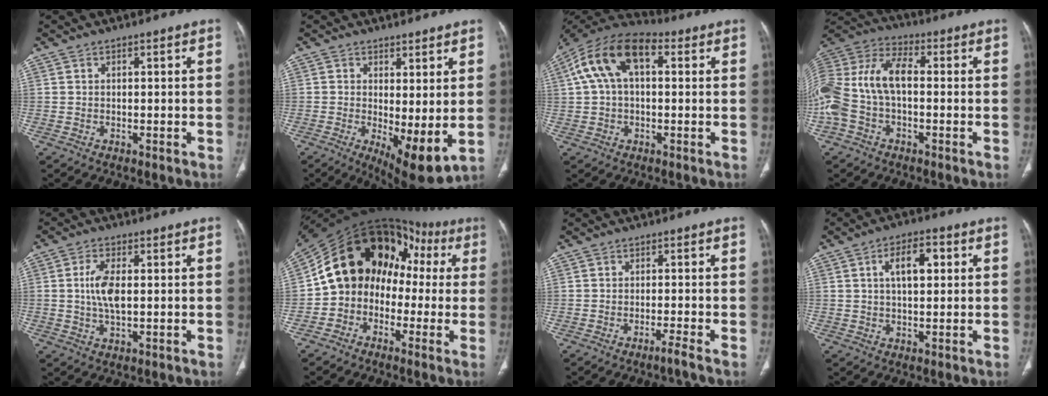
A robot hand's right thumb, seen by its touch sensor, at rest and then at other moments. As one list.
[{"total": 10.7, "force": [-0.1, 3.9, 10.0], "torque": [-0.159, -0.022, 0.012]}, {"total": 14.3, "force": [3.7, 7.9, 11.4], "torque": [-0.212, 0.042, 0.059]}, {"total": 17.4, "force": [-1.2, 10.3, 14.0], "torque": [-0.313, 0.036, -0.025]}, {"total": 6.0, "force": [0.4, 2.8, 5.3], "torque": [-0.110, 0.000, 0.006]}, {"total": 17.5, "force": [0.3, 14.1, 10.4], "torque": [-0.114, 0.071, -0.003]}, {"total": 1.7, "force": [-1.3, -0.5, 0.9], "torque": [-0.023, 0.006, -0.024]}, {"total": 7.2, "force": [1.8, 3.6, 6.0], "torque": [-0.092, 0.010, 0.027]}]